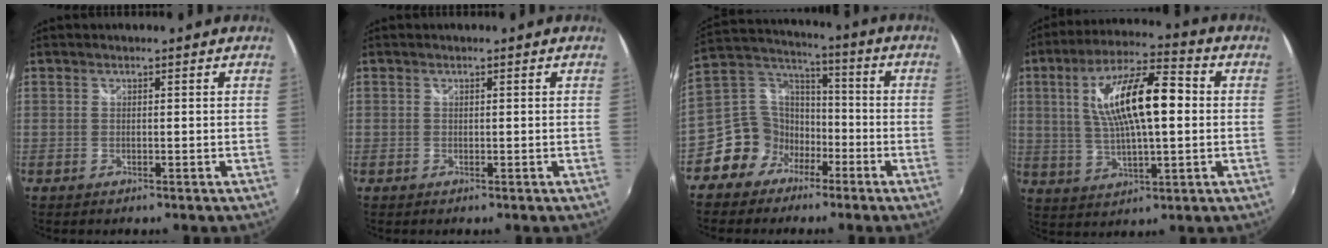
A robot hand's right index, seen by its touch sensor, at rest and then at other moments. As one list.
[{"total": 0.0}, {"total": 11.4, "force": [-6.1, 9.2, 3.0], "torque": [-0.076, 0.043, -0.107]}, {"total": 15.4, "force": [2.2, 4.7, 14.5], "torque": [-0.263, 0.017, 0.041]}]